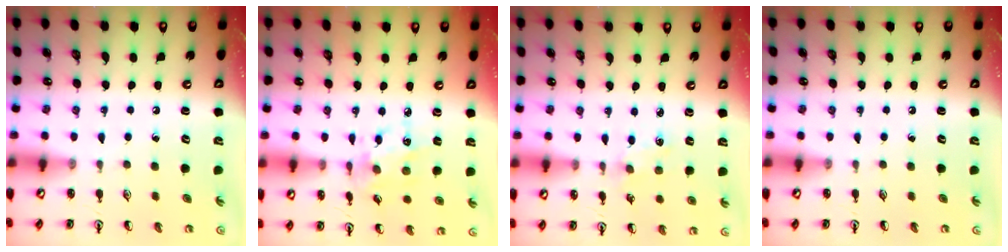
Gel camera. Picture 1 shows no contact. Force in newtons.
{"total": 7.1, "press": 7.1, "slide": 0.6}
{"total": 1.1, "press": 1.1, "slide": 0.2}
{"total": 0.0}